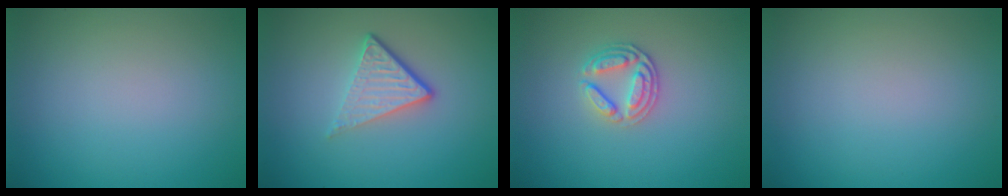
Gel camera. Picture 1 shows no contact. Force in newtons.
{"total": 4.1, "press": 2.6, "slide": 3.2}
{"total": 2.6, "press": 2.5, "slide": 0.8}
{"total": 0.0}